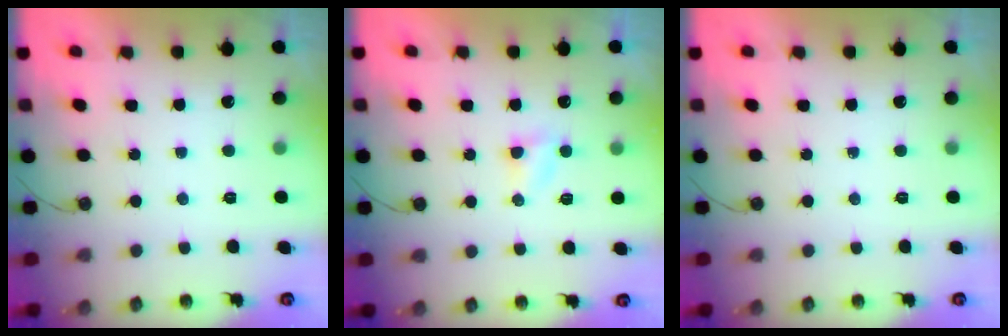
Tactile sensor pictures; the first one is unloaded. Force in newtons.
{"total": 3.0, "press": 3.0, "slide": 0.3}
{"total": 0.0}